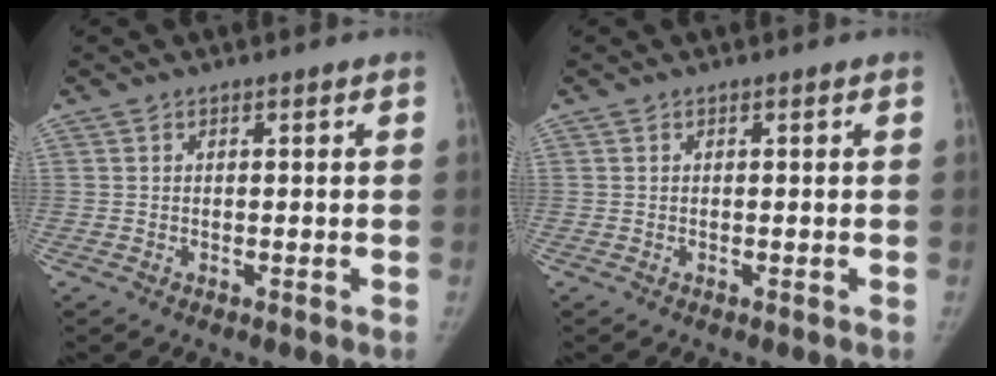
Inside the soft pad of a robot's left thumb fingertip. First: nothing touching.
{"total": 0.0}